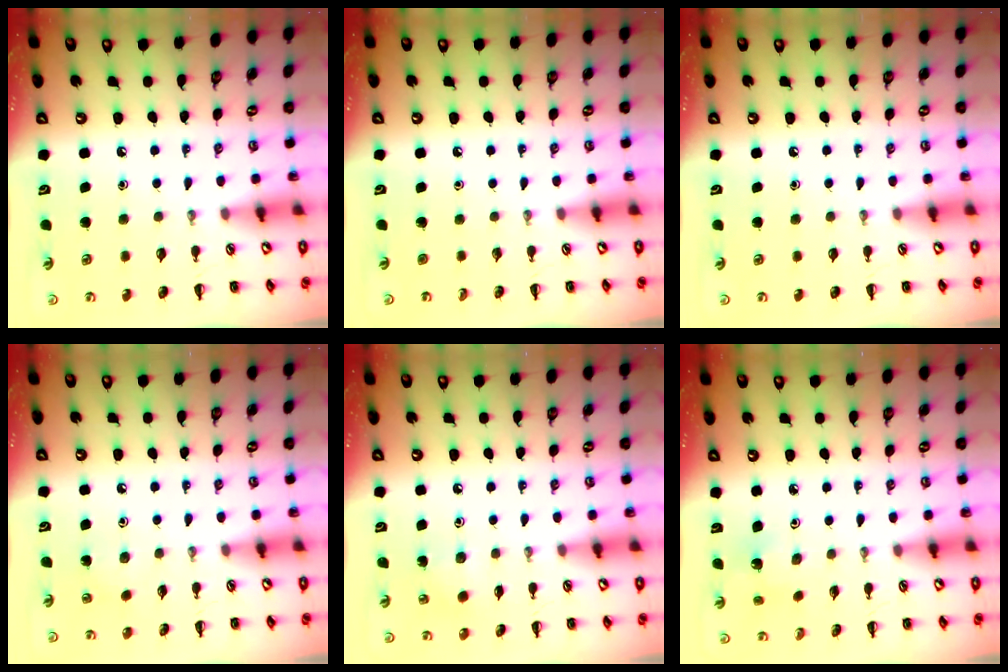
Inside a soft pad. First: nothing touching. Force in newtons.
{"total": 0.0}
{"total": 0.0}
{"total": 5.4, "press": 5.2, "slide": 1.4}
{"total": 3.0, "press": 2.8, "slide": 0.9}
{"total": 1.7, "press": 1.5, "slide": 0.7}